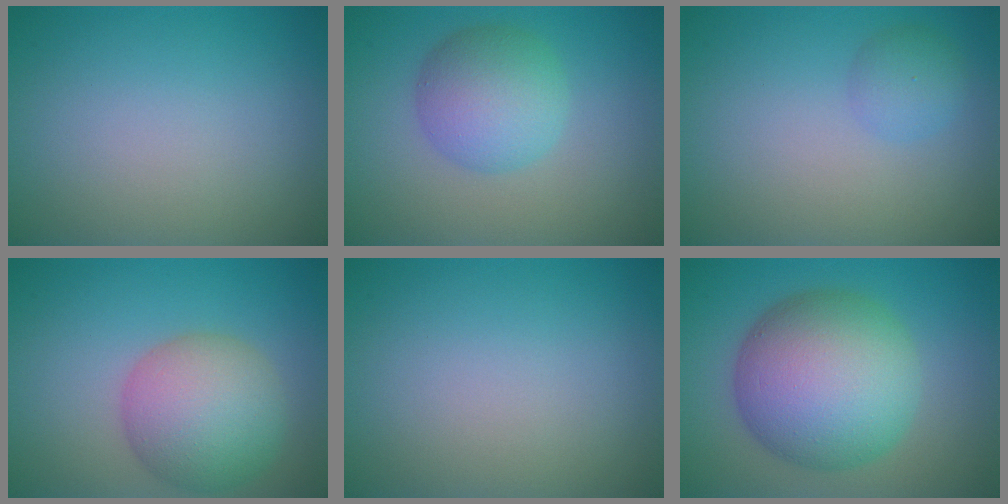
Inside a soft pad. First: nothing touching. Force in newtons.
{"total": 5.1, "press": 5.1, "slide": 0.1}
{"total": 2.0, "press": 2.0, "slide": 0.0}
{"total": 7.0, "press": 7.0, "slide": 0.3}
{"total": 0.0}
{"total": 11.8, "press": 11.8, "slide": 0.2}